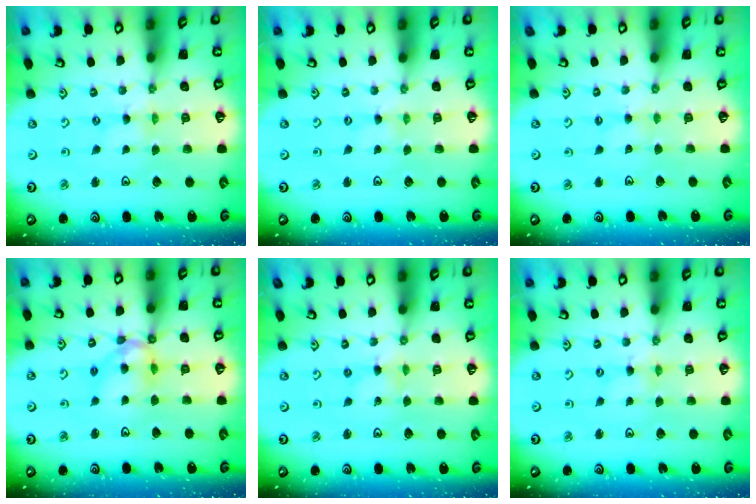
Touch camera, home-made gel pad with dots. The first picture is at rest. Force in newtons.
{"total": 0.7, "press": 0.7, "slide": 0.1}
{"total": 1.5, "press": 1.5, "slide": 0.3}
{"total": 12.1, "press": 12.0, "slide": 1.1}
{"total": 1.4, "press": 1.4, "slide": 0.2}
{"total": 1.7, "press": 1.7, "slide": 0.2}